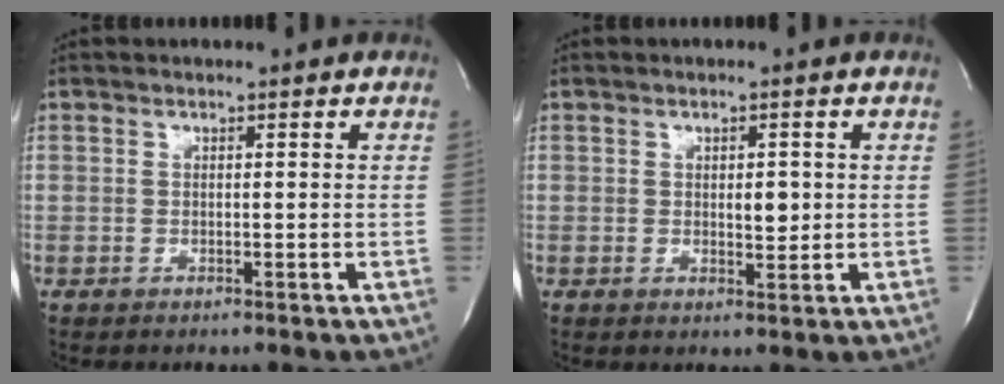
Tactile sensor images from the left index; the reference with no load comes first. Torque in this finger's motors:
{"motor_torque": [0.28, 0.06, 0.02, 0.02]}